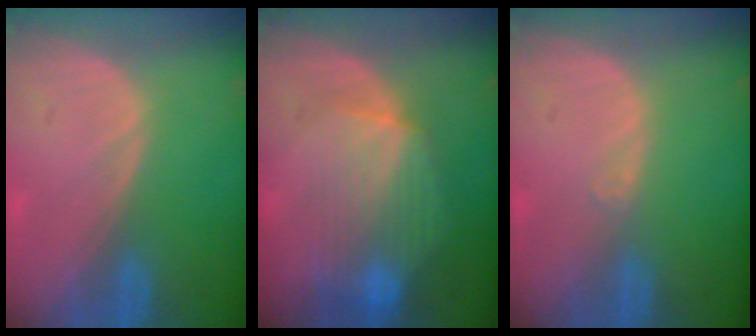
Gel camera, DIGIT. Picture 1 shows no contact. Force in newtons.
{"total": 8.9, "press": 8.0, "slide": 3.9}
{"total": 0.6, "press": 0.5, "slide": 0.4}